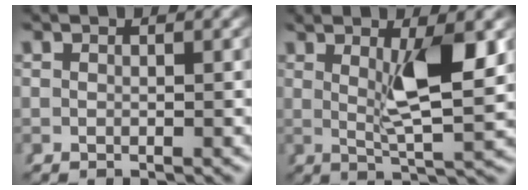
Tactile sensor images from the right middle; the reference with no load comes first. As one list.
[{"total": 6.4, "force": [1.6, 0.9, 6.1], "torque": [-0.103, -0.009, 0.036]}]